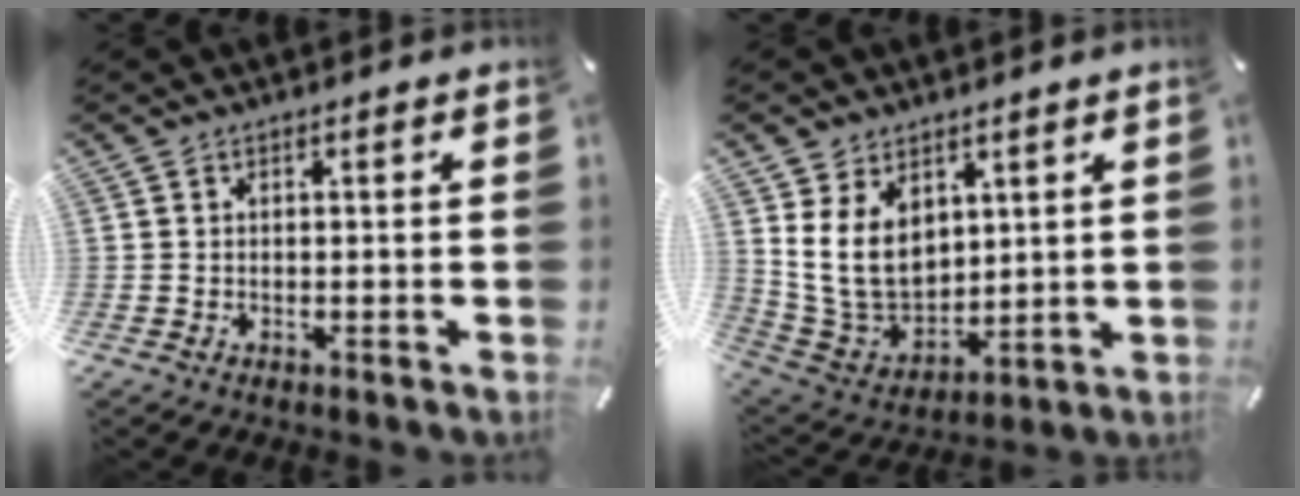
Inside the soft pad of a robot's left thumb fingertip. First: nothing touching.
{"total": 12.2, "force": [4.3, 9.5, 6.4], "torque": [-0.151, -0.027, 0.083]}